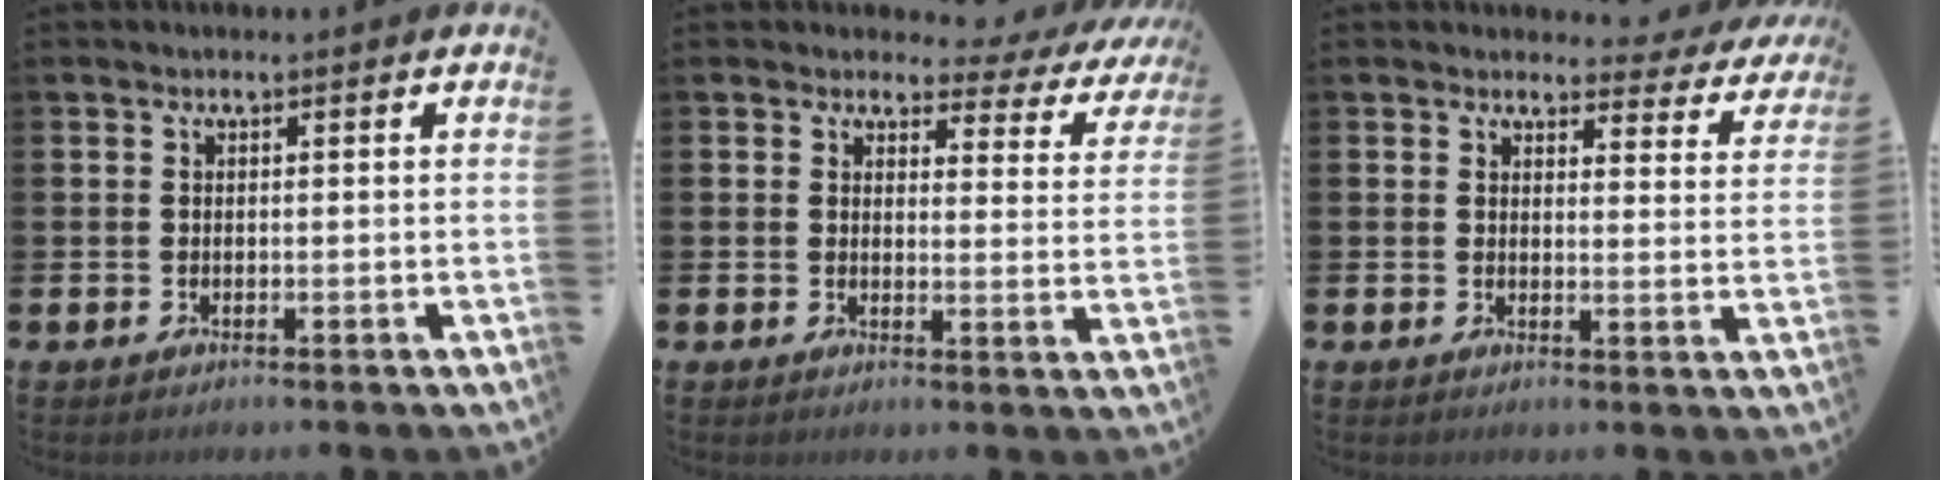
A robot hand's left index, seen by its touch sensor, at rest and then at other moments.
{"total": 2.4, "force": [1.9, 1.4, 0.6], "torque": [-0.016, -0.019, 0.023]}
{"total": 2.9, "force": [2.6, 1.1, 0.4], "torque": [-0.010, -0.019, 0.041]}